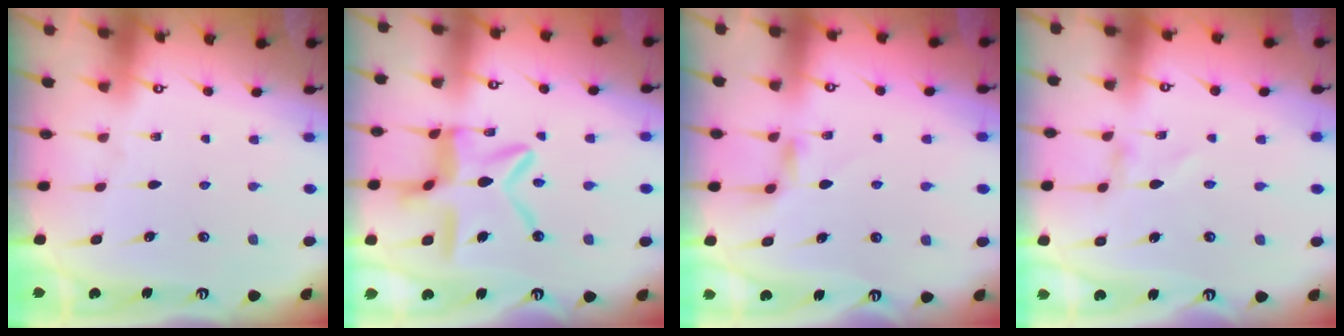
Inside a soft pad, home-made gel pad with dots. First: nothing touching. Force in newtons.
{"total": 16.1, "press": 16.1, "slide": 1.5}
{"total": 3.9, "press": 3.8, "slide": 0.7}
{"total": 0.6, "press": 0.6, "slide": 0.1}